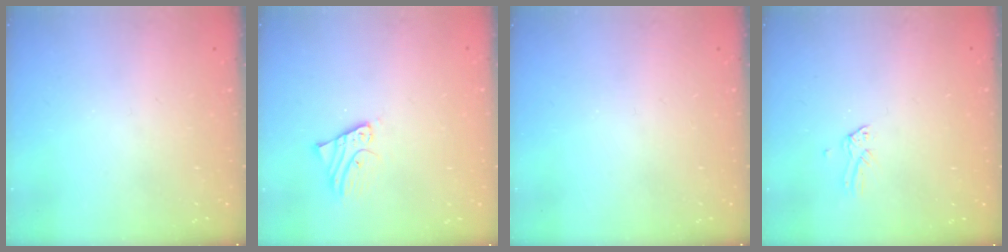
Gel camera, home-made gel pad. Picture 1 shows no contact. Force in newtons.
{"total": 2.4, "press": 2.4, "slide": 0.1}
{"total": 0.0}
{"total": 0.0}